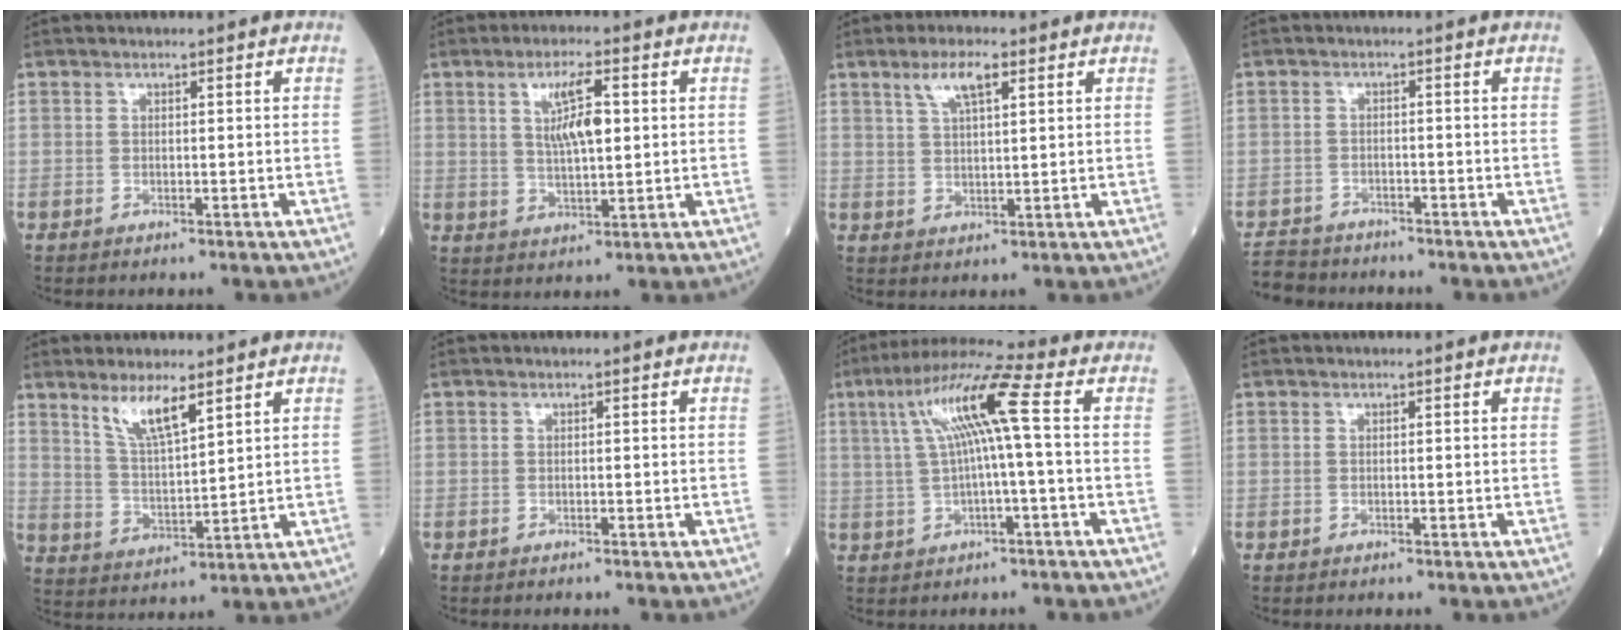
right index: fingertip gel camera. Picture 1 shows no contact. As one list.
[{"total": 6.8, "force": [1.9, 1.5, 6.4], "torque": [-0.117, 0.002, 0.037]}, {"total": 5.2, "force": [3.0, 1.1, 4.1], "torque": [-0.085, 0.007, 0.057]}, {"total": 5.7, "force": [-5.3, 2.2, -0.1], "torque": [0.002, -0.009, -0.096]}, {"total": 6.8, "force": [4.6, 1.0, 5.0], "torque": [-0.099, -0.006, 0.091]}, {"total": 0.0}, {"total": 10.3, "force": [1.8, -0.3, 10.2], "torque": [-0.189, 0.032, 0.033]}, {"total": 0.0}]